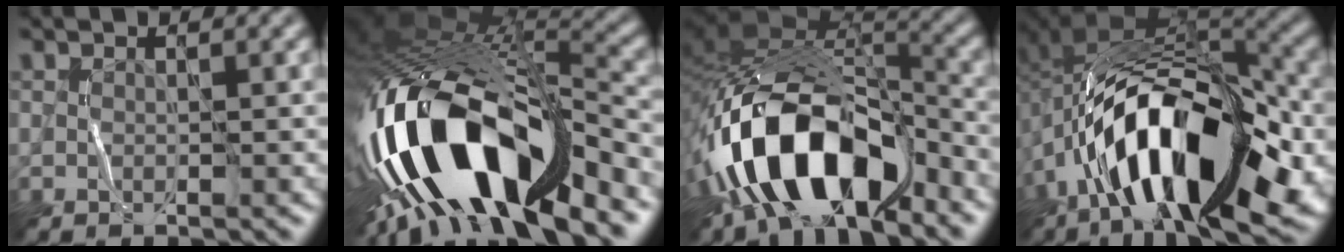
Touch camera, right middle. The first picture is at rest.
{"total": 17.2, "force": [-6.5, 7.1, 14.3], "torque": [-0.258, 0.001, -0.107]}
{"total": 13.8, "force": [-7.2, 6.8, 9.6], "torque": [-0.167, -0.006, -0.126]}
{"total": 16.0, "force": [-5.6, 7.2, 13.2], "torque": [-0.209, 0.007, -0.092]}